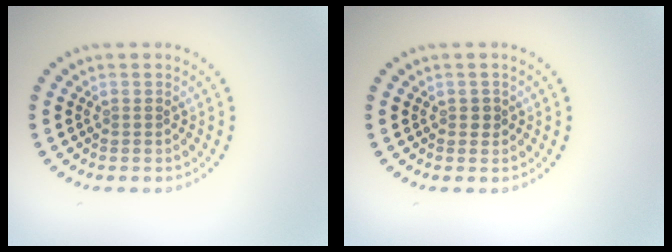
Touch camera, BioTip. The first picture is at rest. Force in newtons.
{"total": 0.7, "press": 0.7, "slide": 0.2}